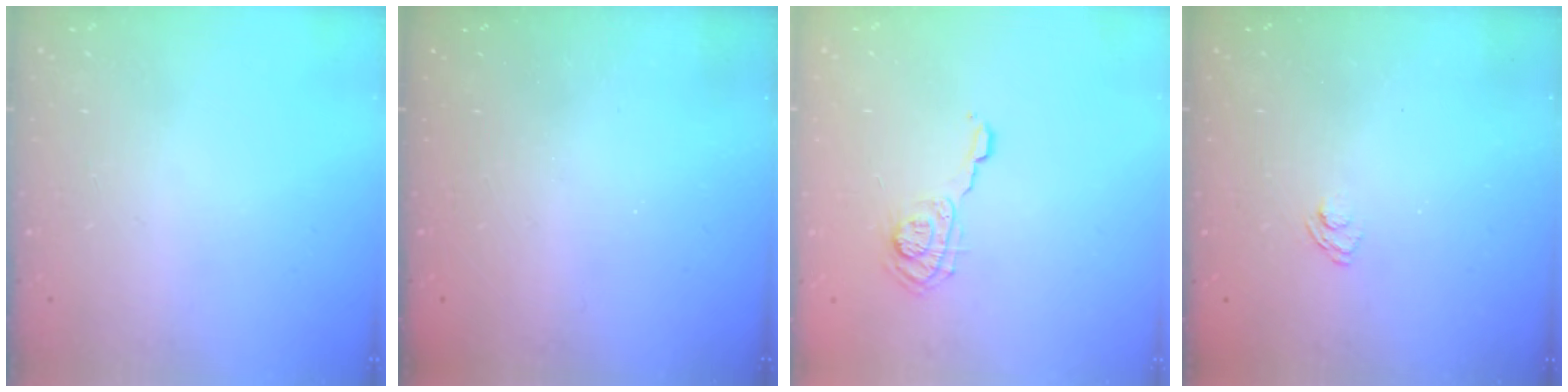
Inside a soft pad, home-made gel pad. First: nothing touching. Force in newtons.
{"total": 2.3, "press": 2.1, "slide": 0.8}
{"total": 6.8, "press": 6.8, "slide": 0.6}
{"total": 2.3, "press": 2.0, "slide": 1.2}